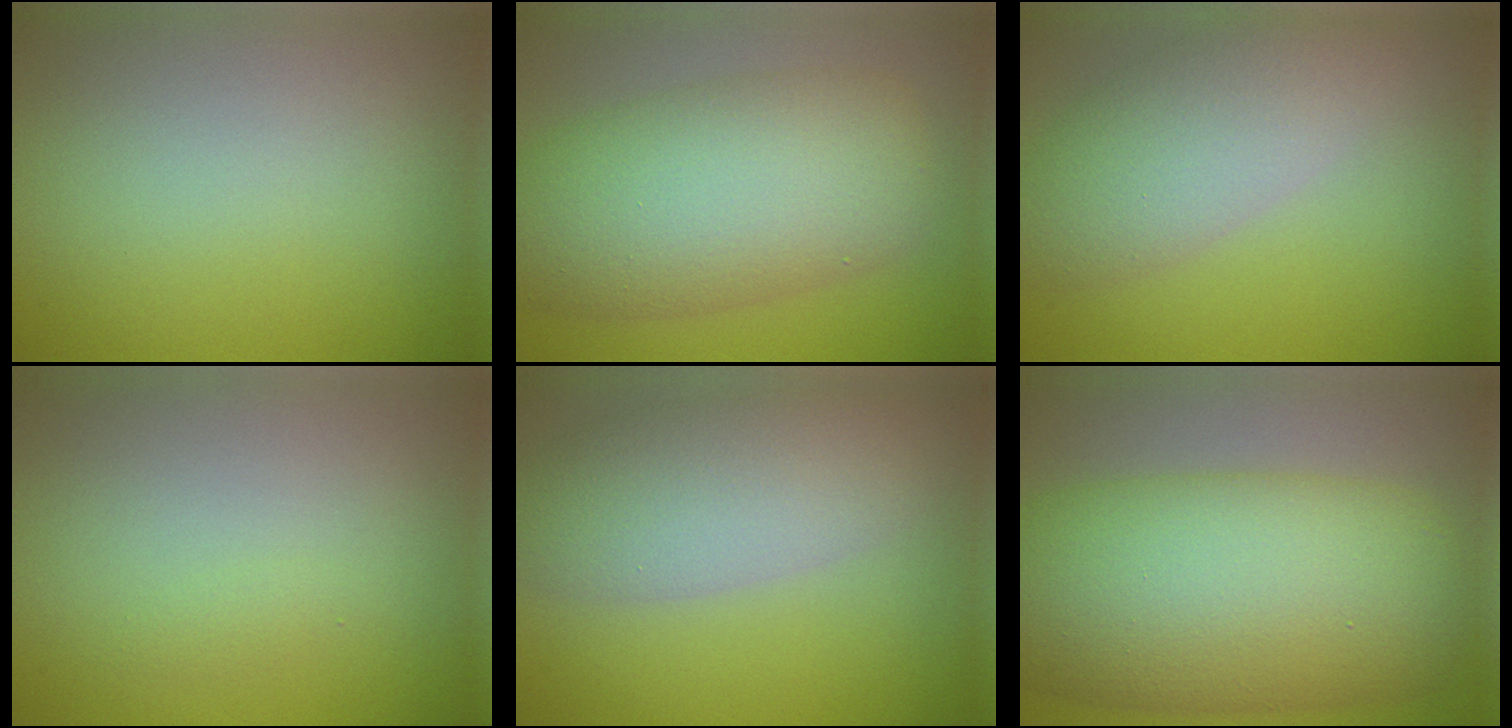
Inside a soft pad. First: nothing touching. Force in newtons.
{"total": 9.9, "press": 9.9, "slide": 0.4}
{"total": 5.5, "press": 5.4, "slide": 0.5}
{"total": 0.6, "press": 0.6, "slide": 0.0}
{"total": 5.7, "press": 5.7, "slide": 0.4}
{"total": 13.7, "press": 13.7, "slide": 0.2}